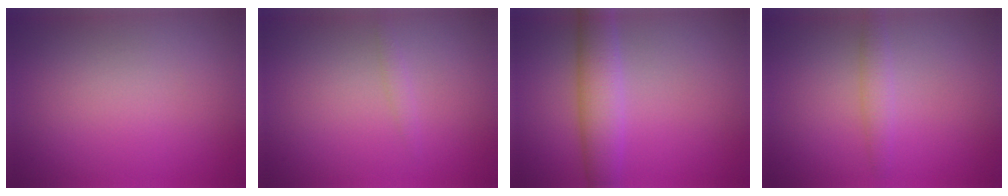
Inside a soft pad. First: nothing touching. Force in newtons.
{"total": 0.7, "press": 0.7, "slide": 0.1}
{"total": 4.3, "press": 4.3, "slide": 0.0}
{"total": 1.6, "press": 1.6, "slide": 0.0}